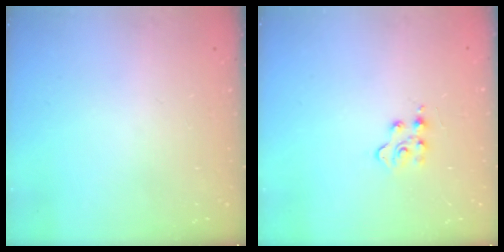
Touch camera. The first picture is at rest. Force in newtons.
{"total": 3.5, "press": 3.4, "slide": 0.6}